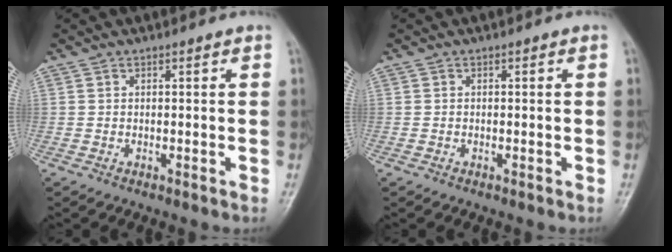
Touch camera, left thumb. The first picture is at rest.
{"total": 0.0}